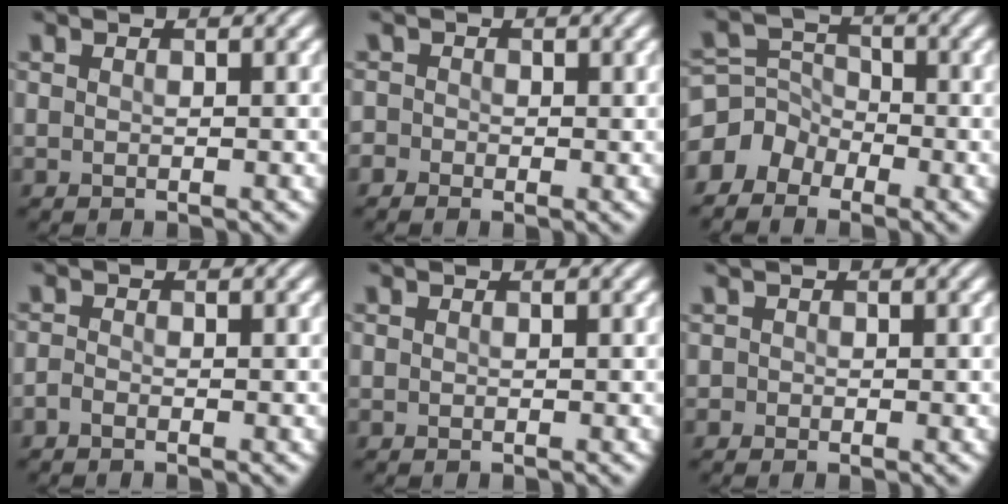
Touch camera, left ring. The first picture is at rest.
{"total": 1.6, "force": [-0.2, 1.5, 0.4], "torque": [0.005, 0.007, -0.023]}
{"total": 3.7, "force": [-2.3, 2.7, 0.9], "torque": [0.004, 0.013, -0.057]}
{"total": 0.7, "force": [-0.5, 0.3, 0.4], "torque": [-0.010, -0.002, -0.014]}
{"total": 0.0}
{"total": 0.7, "force": [0.0, 0.7, 0.1], "torque": [0.003, -0.005, -0.007]}